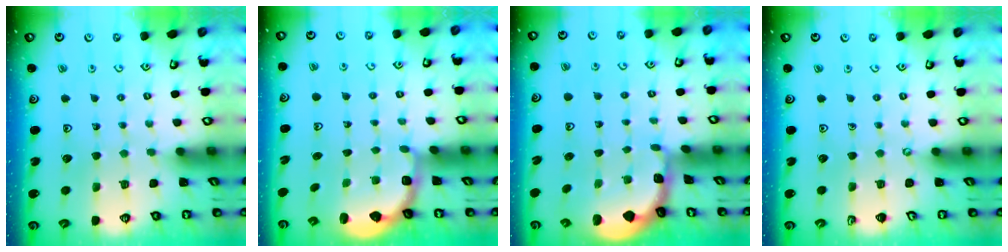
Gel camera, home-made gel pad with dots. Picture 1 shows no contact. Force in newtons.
{"total": 2.9, "press": 2.4, "slide": 1.6}
{"total": 1.1, "press": 1.1, "slide": 0.1}
{"total": 0.0}